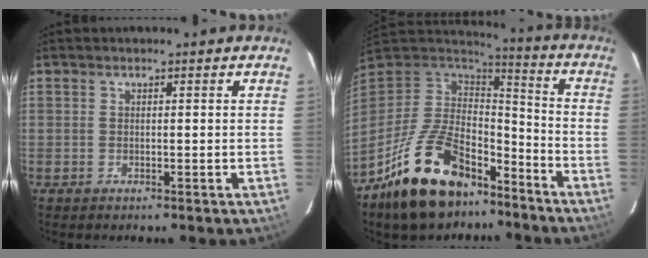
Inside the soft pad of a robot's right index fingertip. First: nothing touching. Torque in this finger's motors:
{"motor_torque": [0.96, -0.93, 0.83, 0.16]}